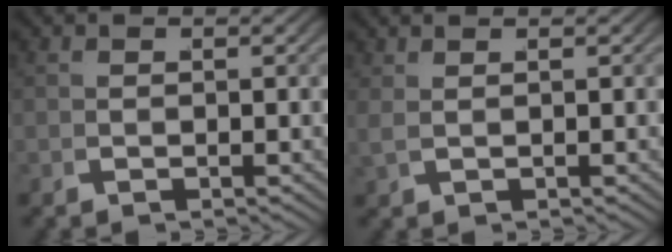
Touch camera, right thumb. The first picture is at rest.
{"total": 0.8, "force": [0.7, -0.3, 0.3], "torque": [-0.011, 0.008, 0.018]}